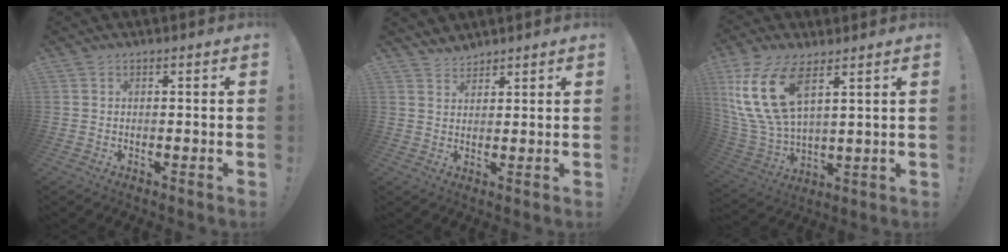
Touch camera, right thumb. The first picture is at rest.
{"total": 3.7, "force": [3.4, 1.2, 0.4], "torque": [0.000, -0.026, 0.063]}
{"total": 17.6, "force": [8.3, 8.4, 13.0], "torque": [-0.275, -0.037, 0.148]}